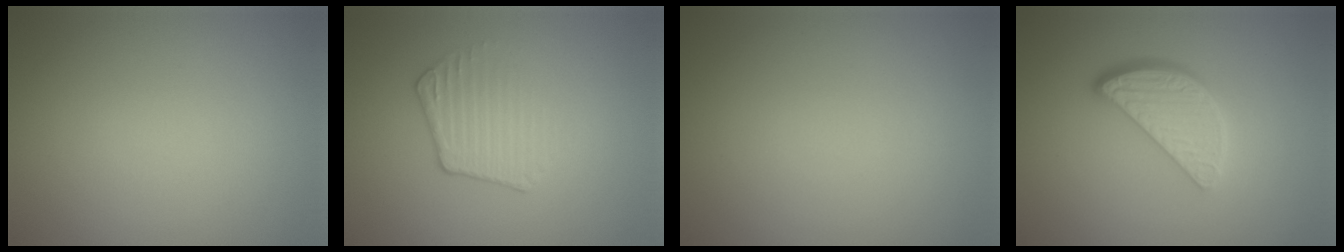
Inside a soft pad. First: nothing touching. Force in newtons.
{"total": 2.1, "press": 1.5, "slide": 1.4}
{"total": 0.0}
{"total": 4.0, "press": 3.2, "slide": 2.4}